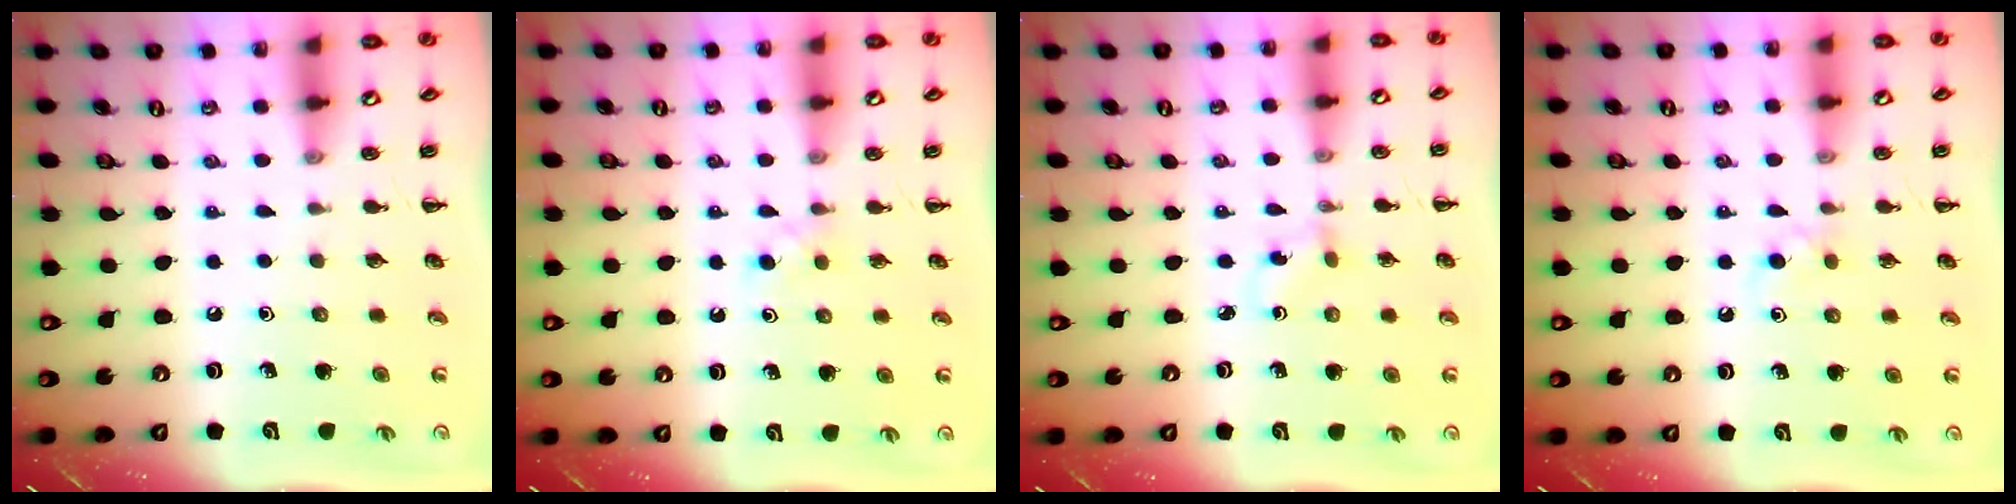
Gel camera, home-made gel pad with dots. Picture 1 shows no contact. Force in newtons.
{"total": 2.7, "press": 2.5, "slide": 1.1}
{"total": 1.2, "press": 1.0, "slide": 0.7}
{"total": 3.9, "press": 3.6, "slide": 1.7}